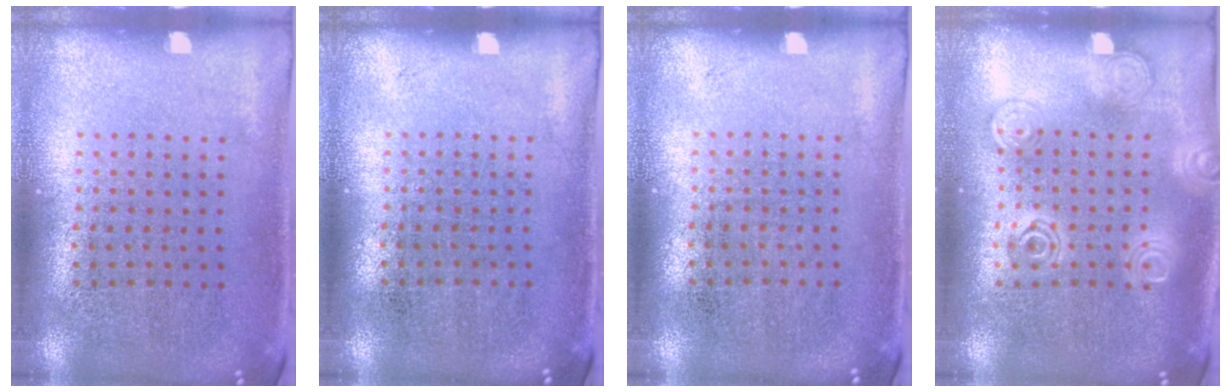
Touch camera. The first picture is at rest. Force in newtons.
{"total": 0.0}
{"total": 0.0}
{"total": 1.3, "press": 1.3, "slide": 0.1}